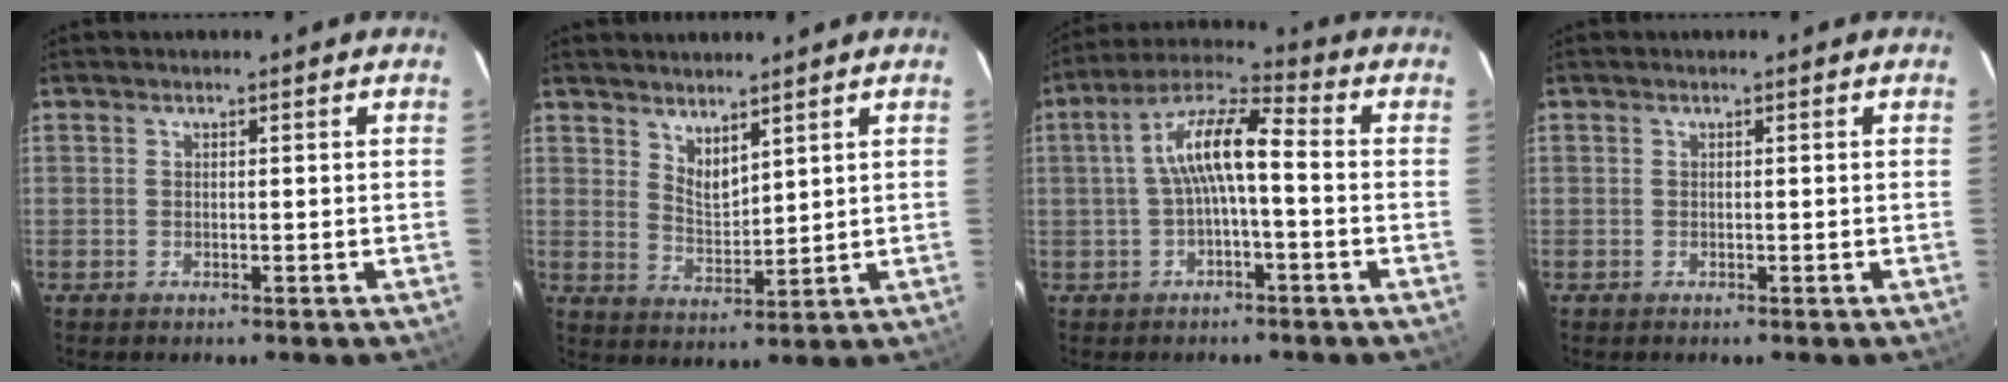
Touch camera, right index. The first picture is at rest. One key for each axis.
{"total": 4.8, "fx": 3.9, "fy": 1.6, "fz": 2.3, "tx": -0.037, "ty": -0.008, "tz": 0.073}
{"total": 9.5, "fx": -0.5, "fy": 2.5, "fz": 9.2, "tx": -0.180, "ty": 0.026, "tz": -0.010}
{"total": 0.0}